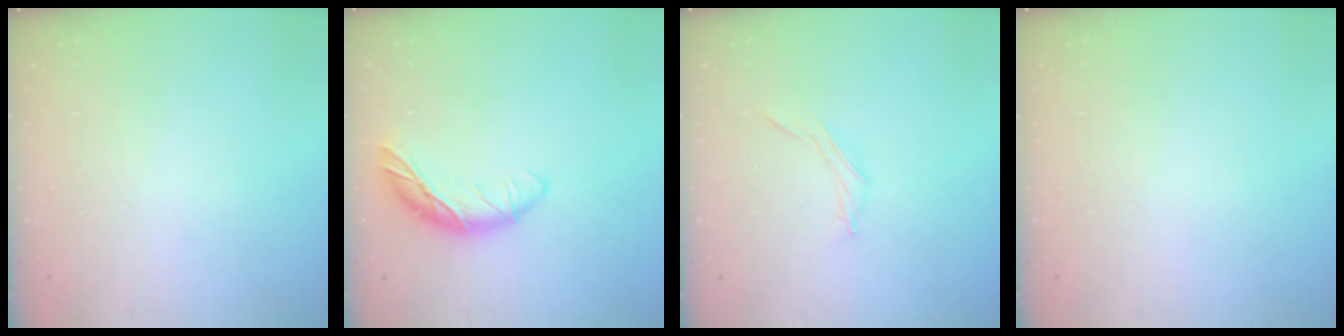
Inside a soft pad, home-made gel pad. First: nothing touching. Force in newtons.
{"total": 12.4, "press": 12.4, "slide": 0.5}
{"total": 3.6, "press": 3.5, "slide": 1.0}
{"total": 0.0}